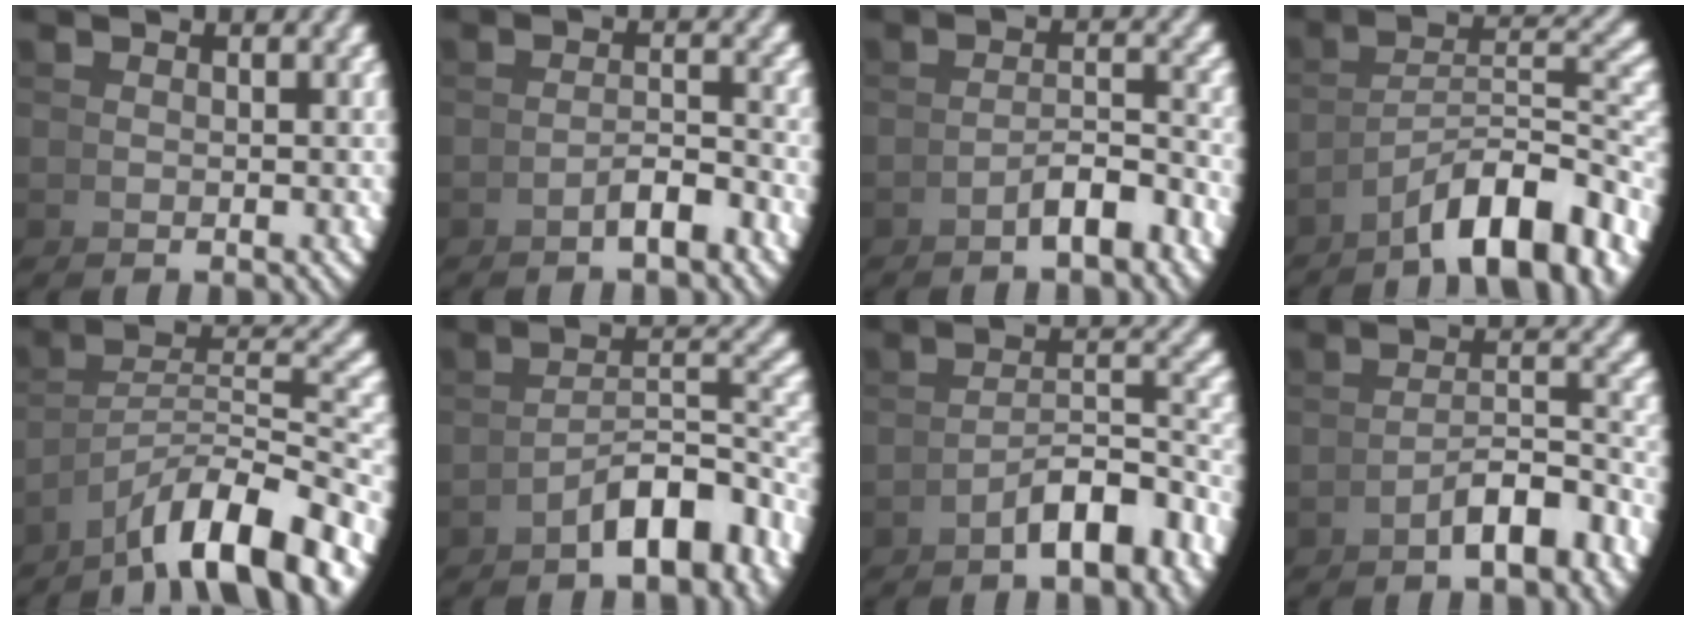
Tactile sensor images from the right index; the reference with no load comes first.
{"total": 2.1, "force": [-1.5, -0.3, 1.5], "torque": [-0.010, 0.009, -0.030]}
{"total": 2.8, "force": [-1.8, 0.1, 2.1], "torque": [-0.016, 0.006, -0.034]}
{"total": 8.1, "force": [-3.2, 3.6, 6.5], "torque": [-0.084, -0.016, -0.038]}
{"total": 9.2, "force": [-3.3, 4.8, 7.2], "torque": [-0.107, -0.032, -0.029]}
{"total": 5.9, "force": [-3.1, 2.1, 4.5], "torque": [-0.051, -0.003, -0.047]}
{"total": 4.7, "force": [-2.6, 1.3, 3.6], "torque": [-0.039, 0.002, -0.039]}
{"total": 3.8, "force": [-2.3, 0.7, 3.0], "torque": [-0.028, 0.002, -0.034]}